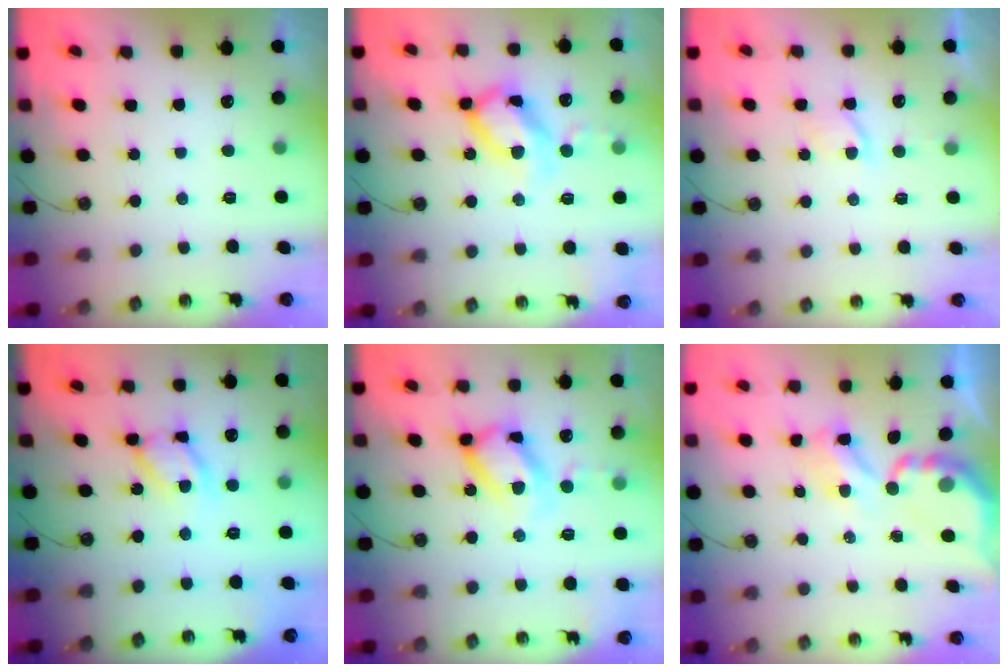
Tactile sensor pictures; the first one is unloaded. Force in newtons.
{"total": 15.9, "press": 15.9, "slide": 1.3}
{"total": 3.1, "press": 3.1, "slide": 0.4}
{"total": 12.8, "press": 12.8, "slide": 0.9}
{"total": 15.8, "press": 15.7, "slide": 1.6}
{"total": 6.3, "press": 6.3, "slide": 0.4}